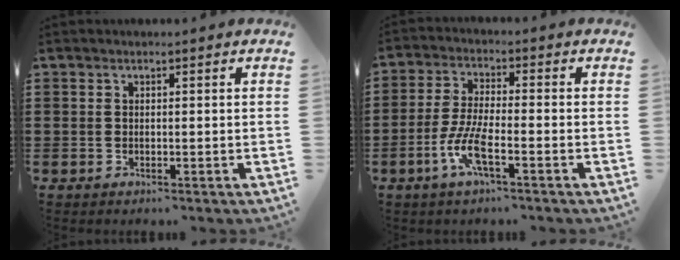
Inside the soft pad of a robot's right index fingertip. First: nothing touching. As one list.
[{"total": 6.5, "force": [-3.2, 1.1, 5.5], "torque": [-0.130, -0.016, -0.064]}]